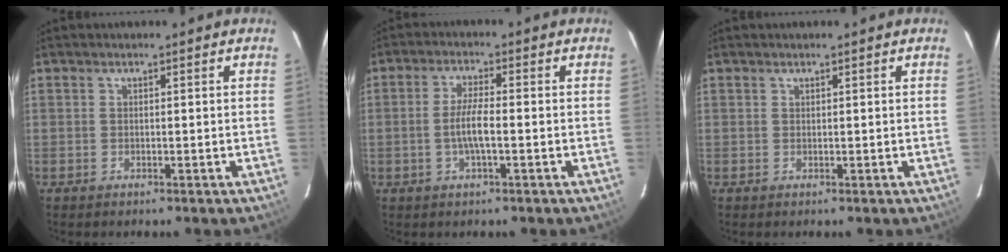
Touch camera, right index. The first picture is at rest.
{"total": 4.8, "force": [-1.2, 0.7, 4.6], "torque": [-0.088, -0.001, -0.023]}
{"total": 0.0}